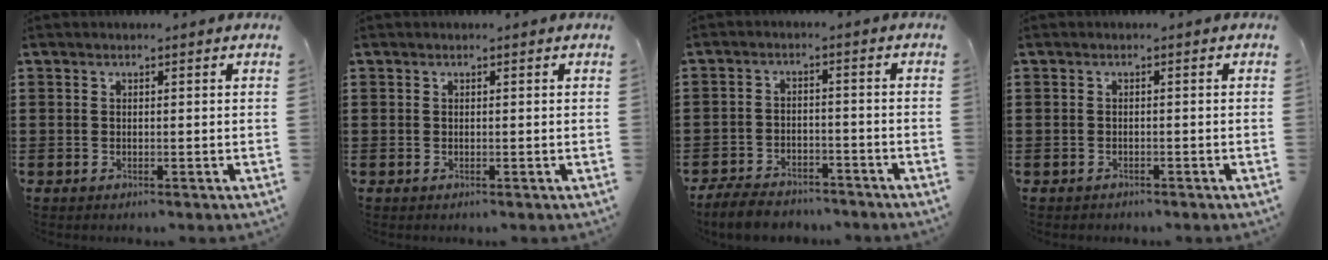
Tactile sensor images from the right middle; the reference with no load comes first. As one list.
[{"total": 0.0}, {"total": 5.0, "force": [-4.8, 0.9, 1.0], "torque": [-0.028, 0.004, -0.098]}, {"total": 0.7, "force": [-0.7, 0.2, -0.1], "torque": [-0.001, 0.000, -0.015]}]